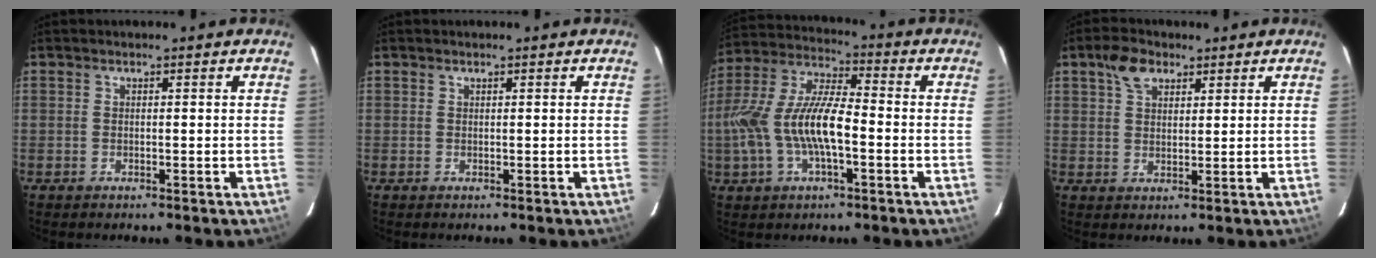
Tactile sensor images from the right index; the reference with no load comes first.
{"total": 0.0}
{"total": 14.9, "force": [-3.4, 5.4, 13.5], "torque": [-0.281, 0.003, -0.063]}
{"total": 5.2, "force": [2.9, 3.1, 2.9], "torque": [-0.052, 0.016, 0.053]}